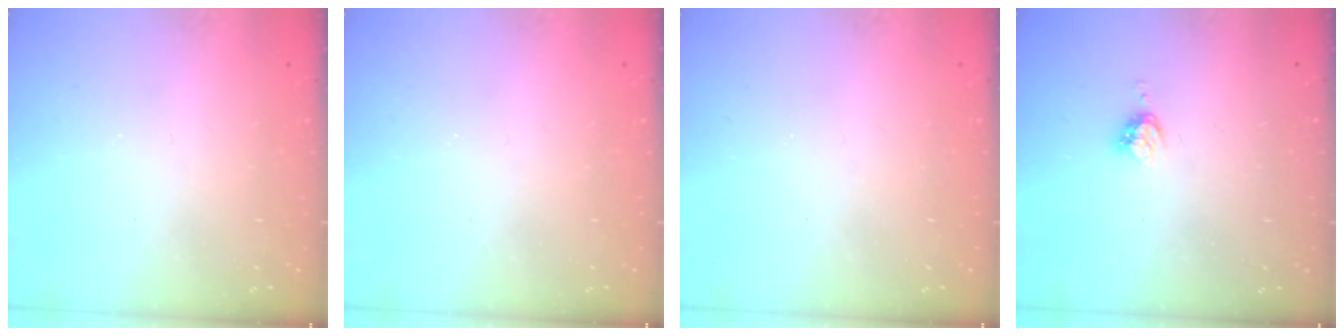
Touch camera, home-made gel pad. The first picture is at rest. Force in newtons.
{"total": 0.0}
{"total": 0.0}
{"total": 4.6, "press": 4.6, "slide": 0.1}